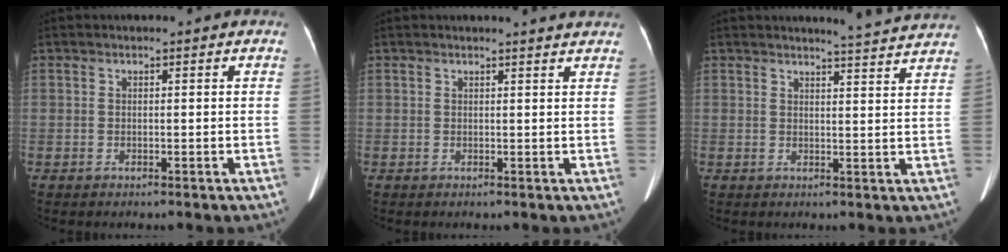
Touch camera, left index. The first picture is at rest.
{"total": 2.9, "force": [2.8, -0.3, 0.7], "torque": [-0.012, -0.003, 0.024]}
{"total": 7.4, "force": [7.2, -0.7, 1.5], "torque": [-0.032, -0.012, 0.074]}